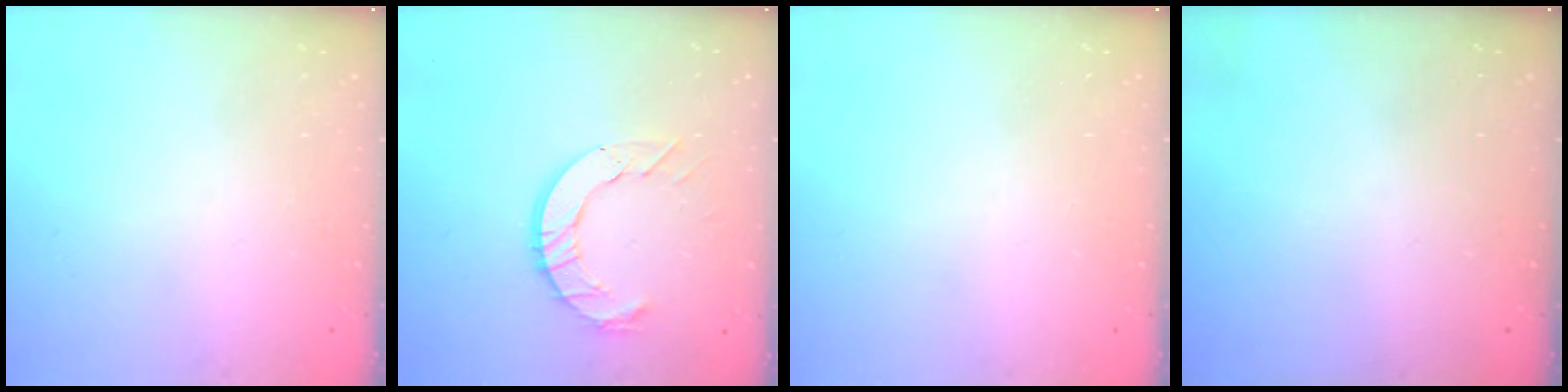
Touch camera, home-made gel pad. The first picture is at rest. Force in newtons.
{"total": 9.8, "press": 9.7, "slide": 1.1}
{"total": 0.0}
{"total": 0.0}